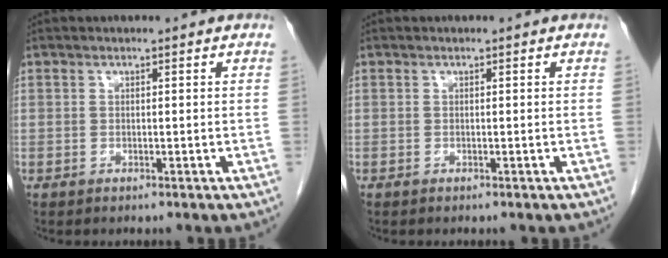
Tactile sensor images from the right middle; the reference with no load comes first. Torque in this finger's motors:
{"motor_torque": [-0.20, -0.04, 0.01, 0.00]}